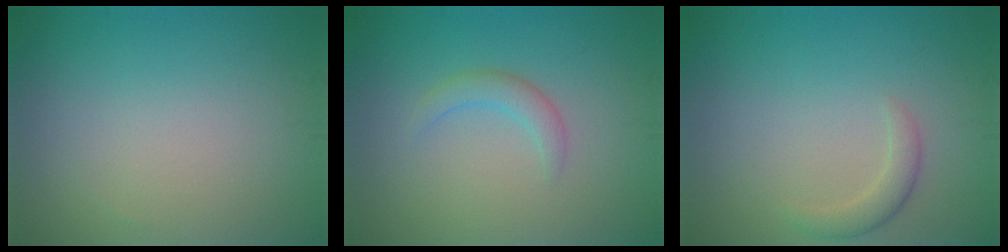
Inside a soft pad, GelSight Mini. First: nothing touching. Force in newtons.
{"total": 1.7, "press": 1.7, "slide": 0.3}
{"total": 1.7, "press": 1.7, "slide": 0.1}